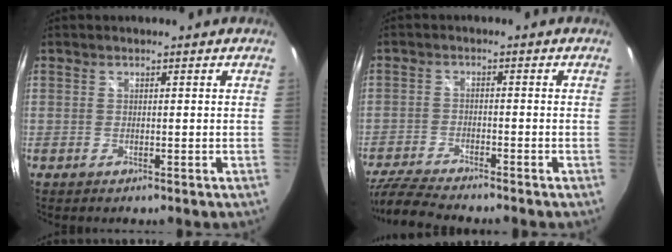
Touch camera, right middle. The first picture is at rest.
{"total": 8.2, "force": [-7.5, 0.3, 3.3], "torque": [-0.090, -0.021, -0.138]}